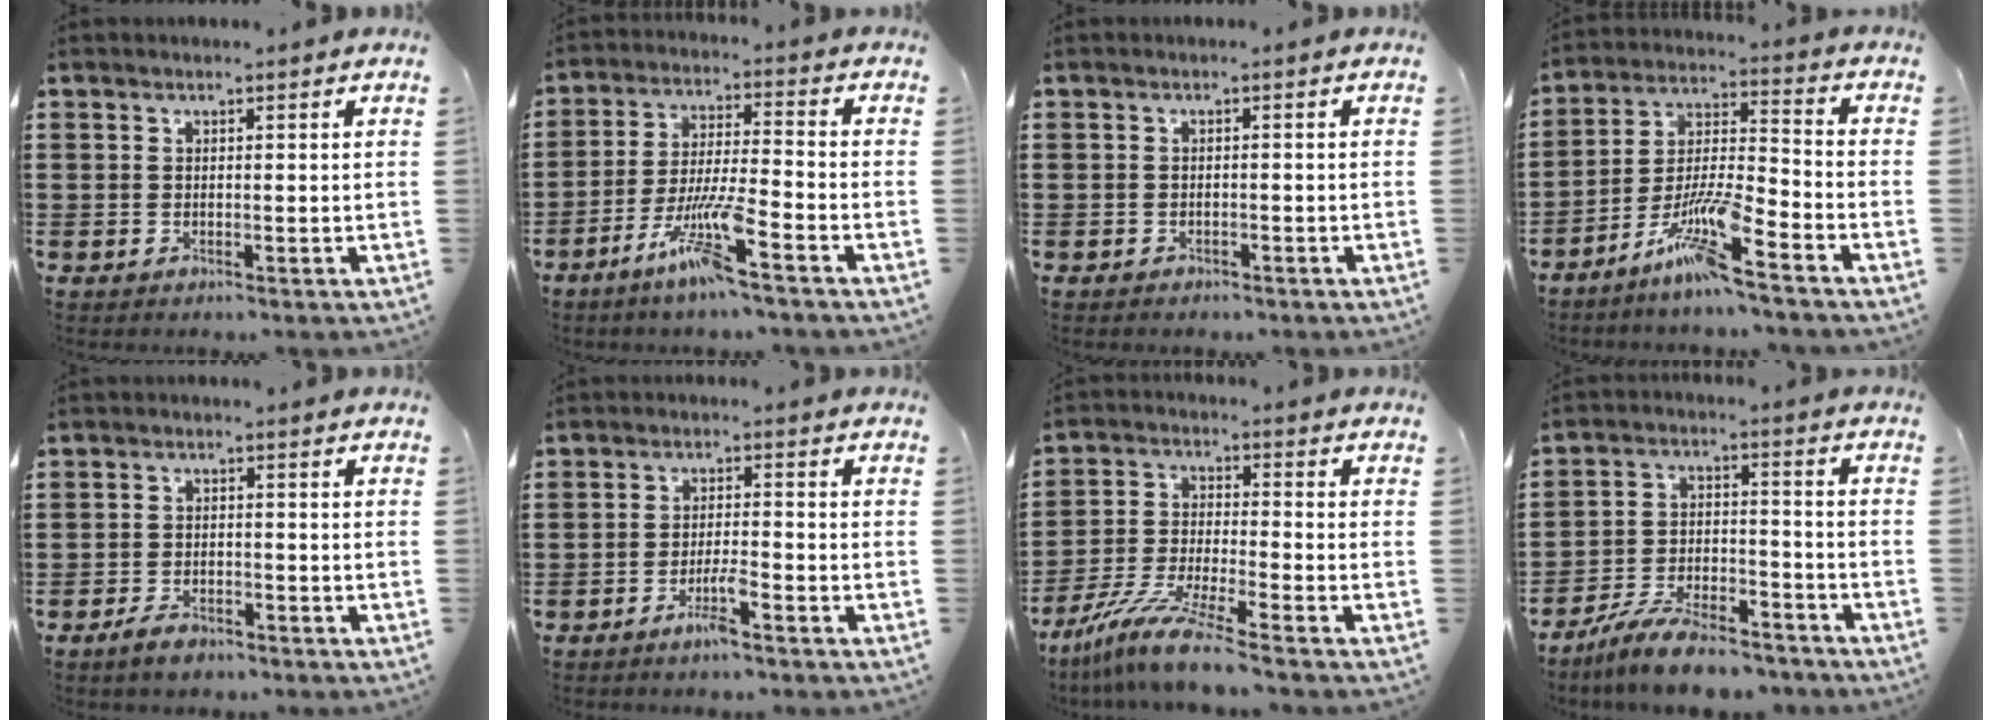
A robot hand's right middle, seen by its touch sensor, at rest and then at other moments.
{"total": 9.1, "force": [-5.6, 0.8, 7.1], "torque": [-0.148, -0.008, -0.108]}
{"total": 0.8, "force": [-0.7, 0.3, 0.0], "torque": [-0.001, 0.002, -0.017]}
{"total": 10.2, "force": [-7.2, 0.6, 7.1], "torque": [-0.156, -0.010, -0.145]}
{"total": 2.6, "force": [-2.1, 1.0, 1.2], "torque": [-0.030, 0.003, -0.043]}
{"total": 3.9, "force": [-2.6, 0.3, 2.9], "torque": [-0.063, -0.004, -0.049]}
{"total": 9.2, "force": [-7.8, -0.1, 4.8], "torque": [-0.101, -0.005, -0.154]}
{"total": 8.7, "force": [-7.8, 1.6, 3.4], "torque": [-0.065, 0.018, -0.150]}